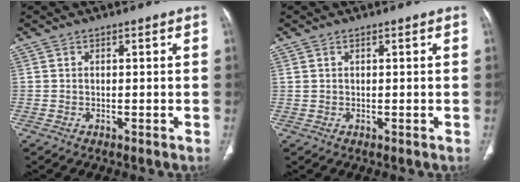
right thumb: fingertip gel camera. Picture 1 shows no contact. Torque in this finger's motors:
{"motor_torque": [-0.24, -0.62, -0.54, 0.24, -0.02]}